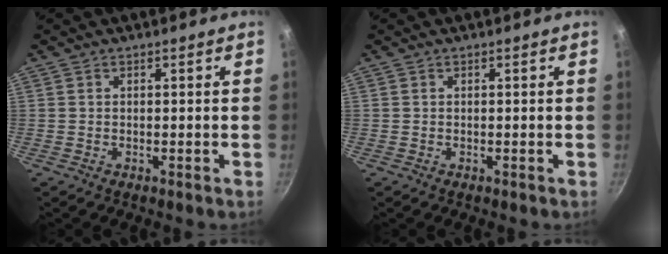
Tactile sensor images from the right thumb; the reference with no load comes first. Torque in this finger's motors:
{"motor_torque": [0.00, 0.00, 0.01, 0.00, 0.00]}